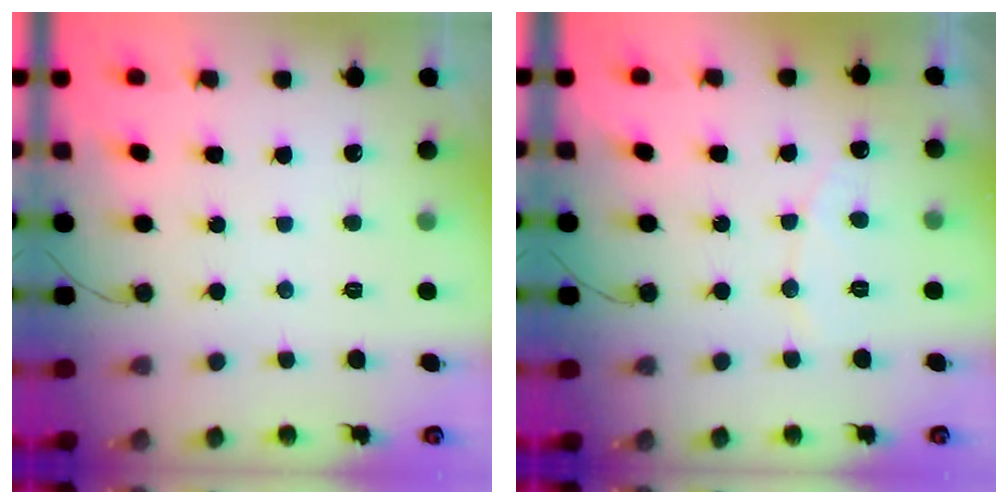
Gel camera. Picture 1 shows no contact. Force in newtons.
{"total": 4.4, "press": 4.3, "slide": 0.4}